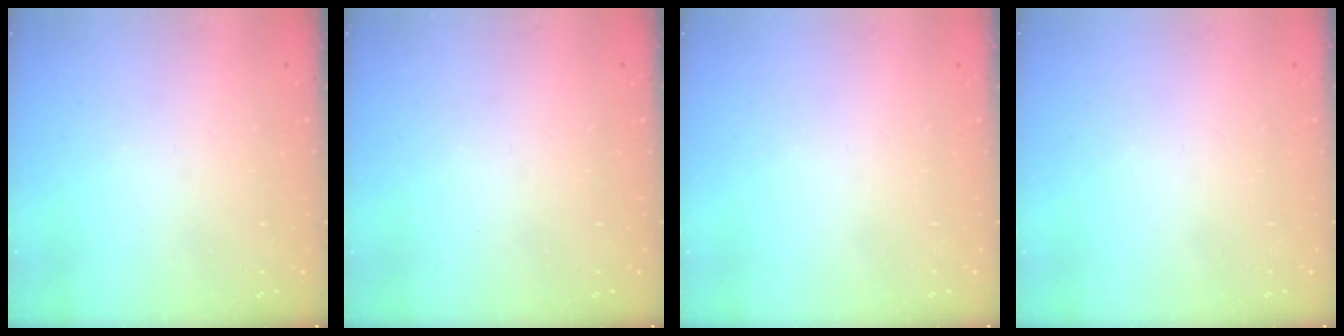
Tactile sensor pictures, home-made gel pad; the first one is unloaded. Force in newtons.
{"total": 0.0}
{"total": 1.6, "press": 1.6, "slide": 0.1}
{"total": 1.6, "press": 1.6, "slide": 0.1}